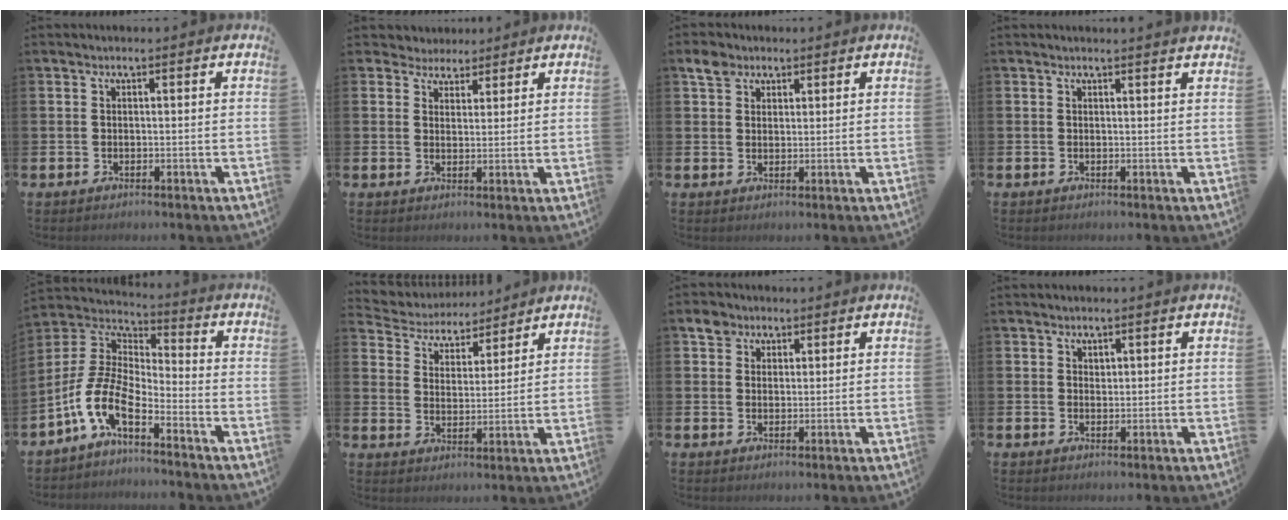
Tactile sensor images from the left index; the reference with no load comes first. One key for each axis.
{"total": 3.7, "fx": 3.2, "fy": 1.7, "fz": -0.5, "tx": -0.008, "ty": -0.014, "tz": 0.057}
{"total": 3.4, "fx": 2.5, "fy": 2.2, "fz": 0.8, "tx": -0.008, "ty": 0.002, "tz": 0.043}
{"total": 0.8, "fx": 0.8, "fy": -0.2, "fz": 0.0, "tx": 0.006, "ty": -0.003, "tz": 0.014}
{"total": 8.8, "fx": -5.6, "fy": 3.1, "fz": 6.1, "tx": -0.161, "ty": -0.013, "tz": -0.119}
{"total": 4.7, "fx": 4.5, "fy": 1.4, "fz": -0.2, "tx": -0.028, "ty": -0.031, "tz": 0.077}
{"total": 3.2, "fx": 2.2, "fy": 2.2, "fz": 0.3, "tx": -0.001, "ty": 0.004, "tz": 0.038}
{"total": 1.2, "fx": 1.0, "fy": 0.5, "fz": 0.0, "tx": 0.007, "ty": -0.001, "tz": 0.019}